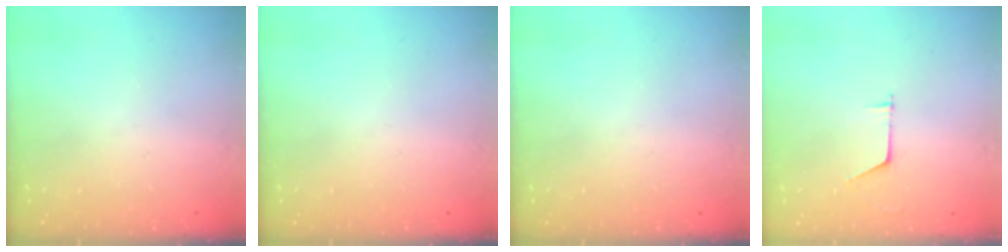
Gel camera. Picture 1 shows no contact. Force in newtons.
{"total": 0.0}
{"total": 0.0}
{"total": 4.5, "press": 4.5, "slide": 0.4}